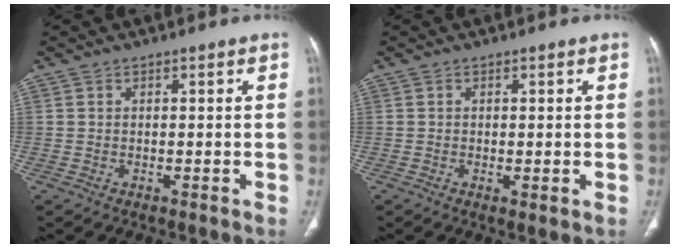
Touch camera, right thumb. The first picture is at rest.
{"total": 1.4, "force": [-0.2, 0.4, 1.3], "torque": [-0.027, -0.007, -0.002]}